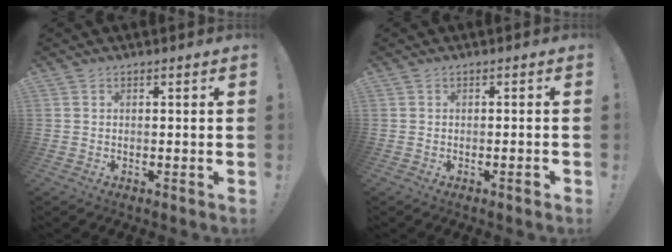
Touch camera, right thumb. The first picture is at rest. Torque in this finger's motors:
{"motor_torque": [0.15, 0.24, -0.32, 0.16, 0.07]}